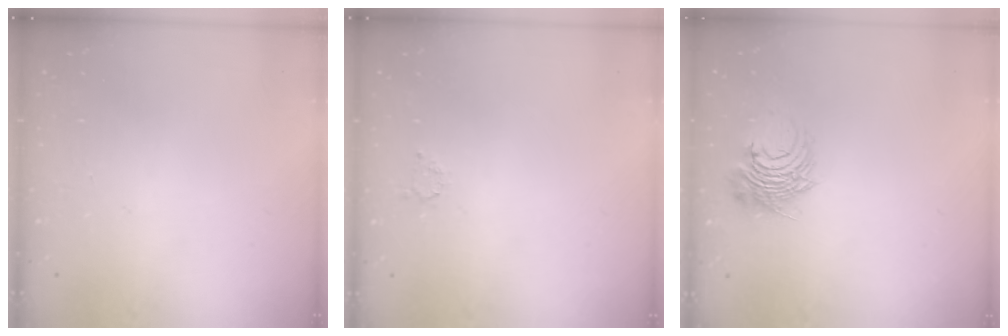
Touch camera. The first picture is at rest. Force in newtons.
{"total": 1.7, "press": 1.7, "slide": 0.3}
{"total": 9.1, "press": 9.1, "slide": 0.4}